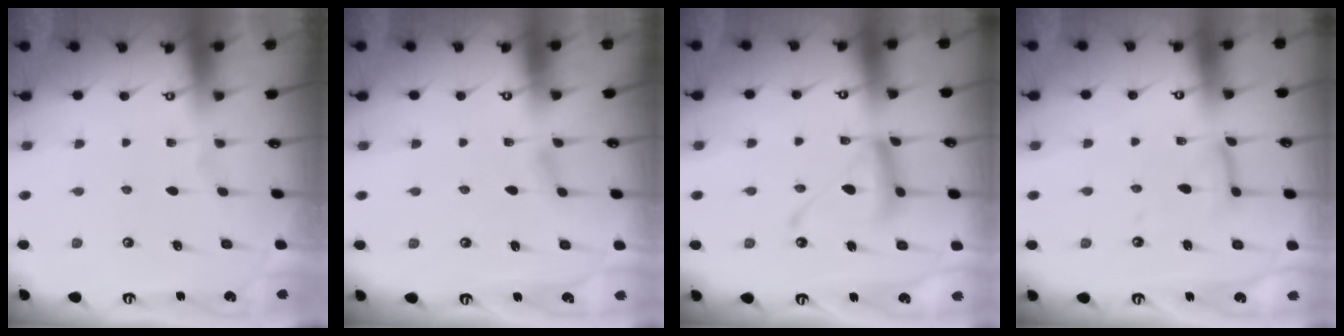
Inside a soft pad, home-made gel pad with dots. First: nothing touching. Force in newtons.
{"total": 3.6, "press": 3.5, "slide": 0.4}
{"total": 13.3, "press": 13.3, "slide": 1.1}
{"total": 11.1, "press": 11.1, "slide": 0.9}